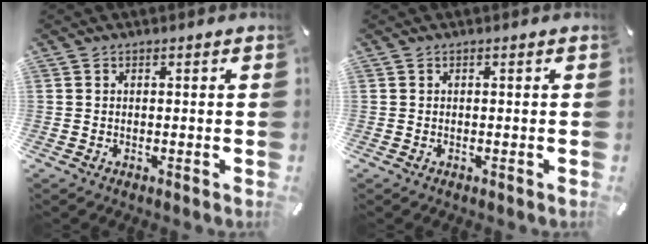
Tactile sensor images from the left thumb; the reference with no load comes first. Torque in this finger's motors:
{"motor_torque": [0.22, 0.36, -0.13, -0.28, 0.02]}